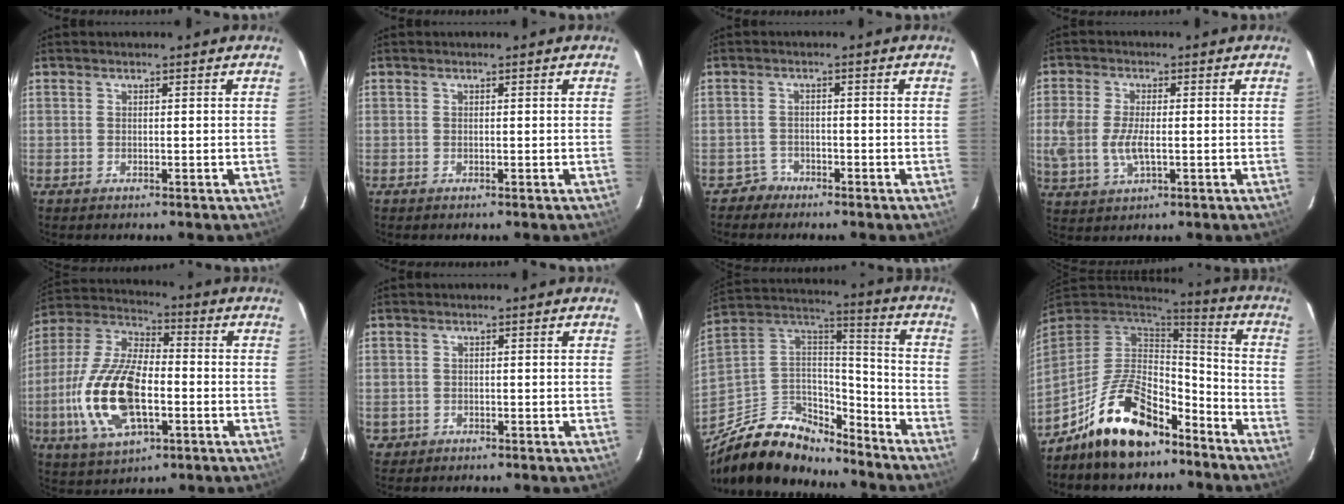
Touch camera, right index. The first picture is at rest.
{"total": 0.0}
{"total": 1.7, "force": [-1.1, 1.1, -0.6], "torque": [0.010, 0.010, -0.021]}
{"total": 7.4, "force": [-1.1, 3.6, 6.4], "torque": [-0.139, -0.007, -0.018]}
{"total": 19.2, "force": [-4.5, 8.9, 16.4], "torque": [-0.354, -0.006, -0.081]}
{"total": 1.3, "force": [0.1, 1.3, 0.3], "torque": [-0.007, 0.000, 0.009]}
{"total": 20.4, "force": [-15.0, 9.7, 9.9], "torque": [-0.219, 0.027, -0.250]}
{"total": 17.7, "force": [-11.4, 8.4, 10.8], "torque": [-0.216, 0.016, -0.182]}